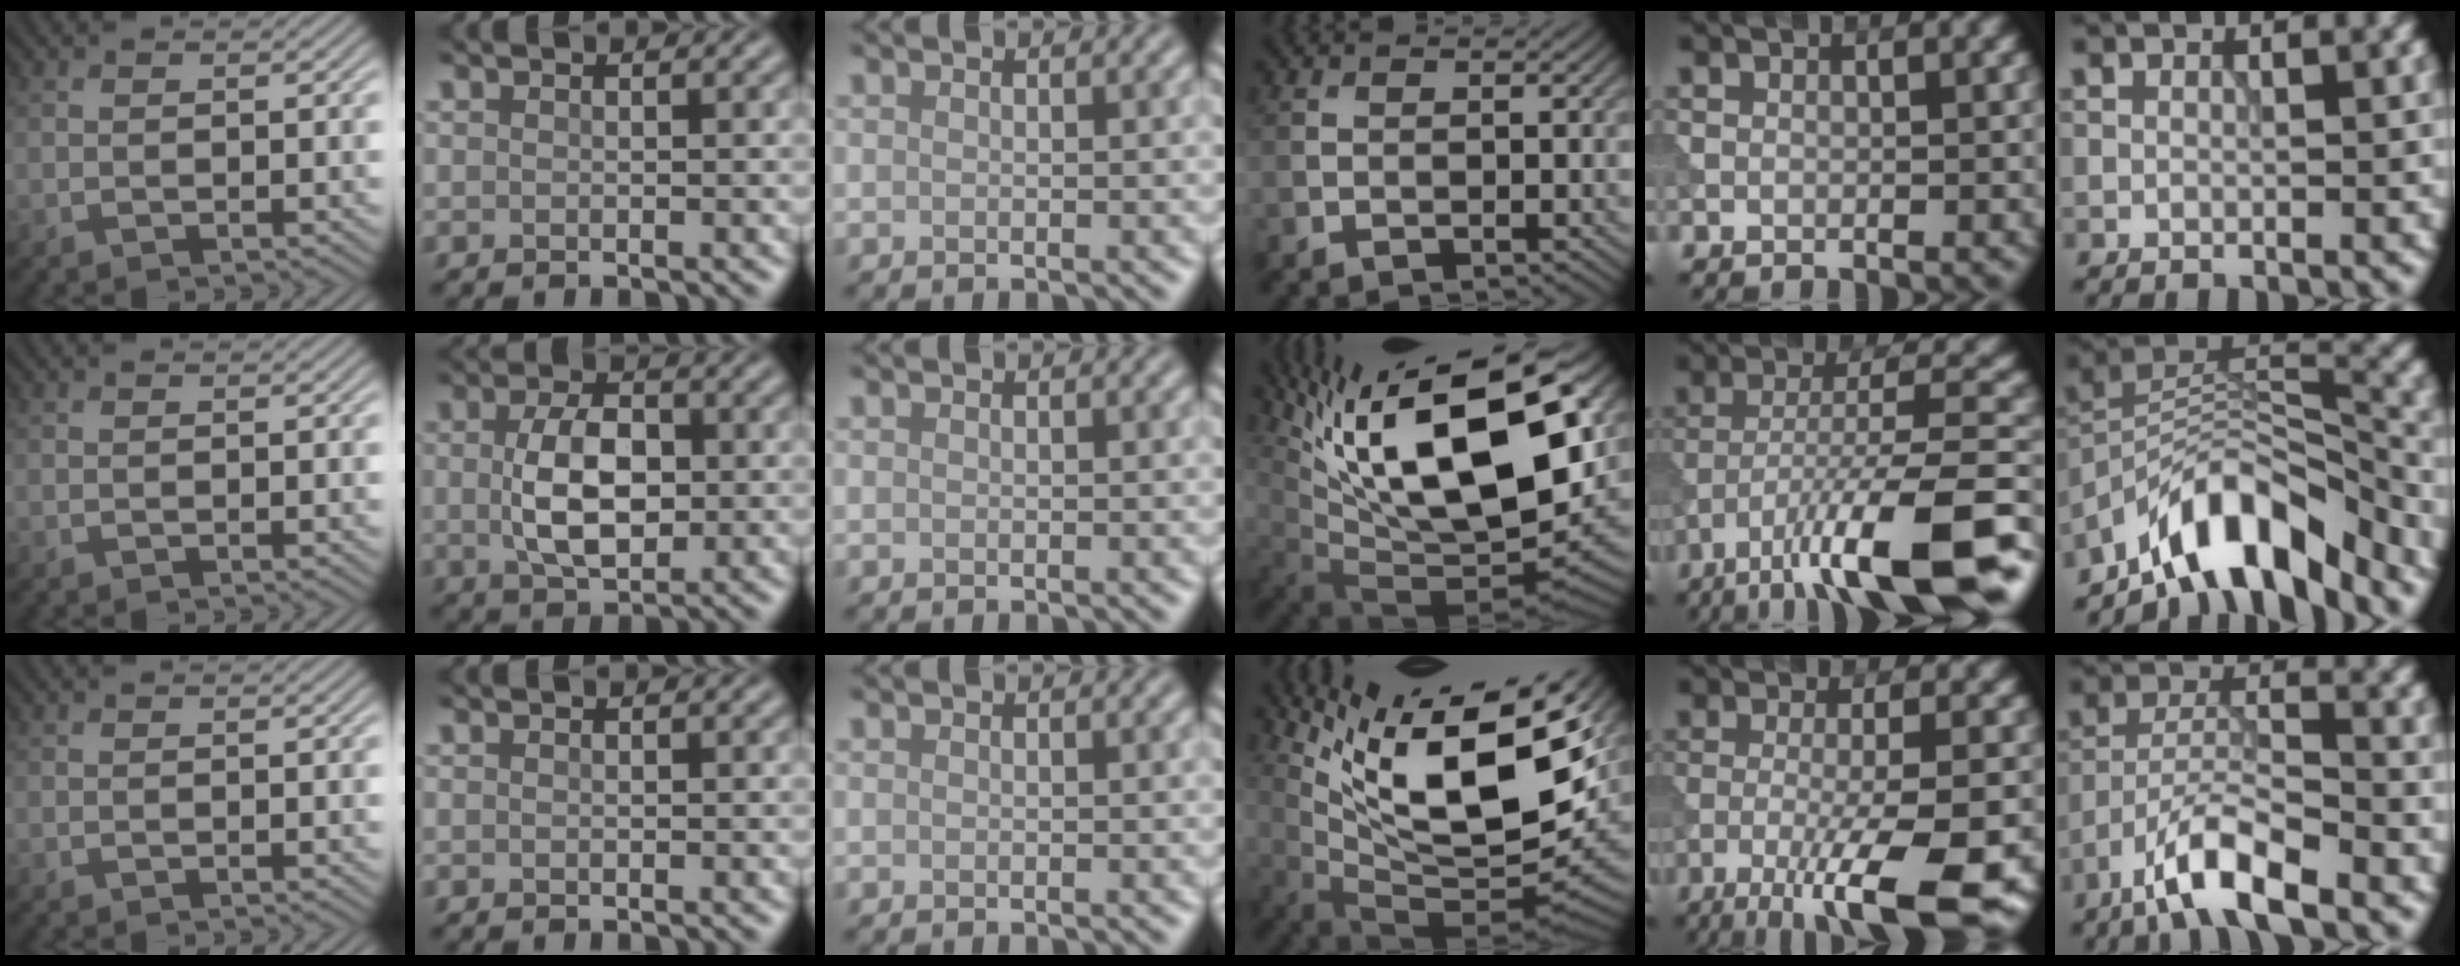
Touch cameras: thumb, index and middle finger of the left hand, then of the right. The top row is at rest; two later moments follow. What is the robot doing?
{"motion": "dispense", "object": "syringe"}